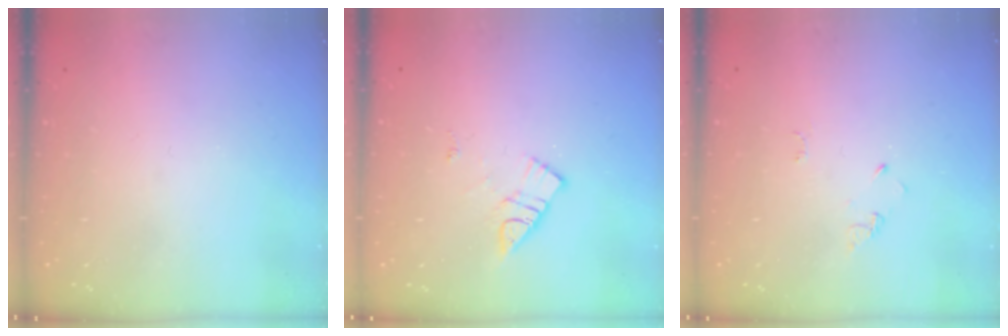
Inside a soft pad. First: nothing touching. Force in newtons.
{"total": 9.3, "press": 9.3, "slide": 0.5}
{"total": 2.6, "press": 2.6, "slide": 0.4}